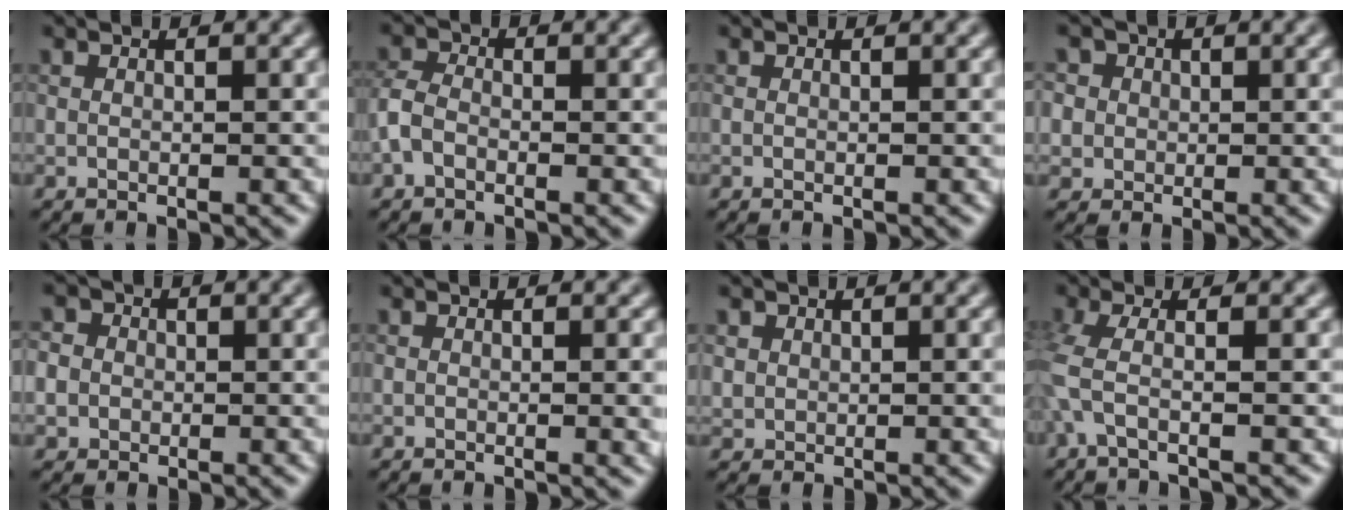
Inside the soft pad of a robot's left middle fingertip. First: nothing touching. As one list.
[{"total": 2.0, "force": [-1.5, 1.0, 0.9], "torque": [-0.037, 0.010, -0.026]}, {"total": 0.0}, {"total": 2.5, "force": [1.1, 2.2, 0.5], "torque": [-0.031, 0.010, 0.028]}, {"total": 3.2, "force": [0.7, 2.9, 1.1], "torque": [-0.029, 0.026, 0.002]}, {"total": 1.7, "force": [0.1, 0.6, 1.6], "torque": [-0.012, 0.004, 0.007]}, {"total": 0.5, "force": [0.4, 0.4, -0.1], "torque": [-0.013, 0.003, 0.026]}, {"total": 2.1, "force": [-1.2, -0.2, 1.8], "torque": [-0.052, -0.003, -0.018]}]